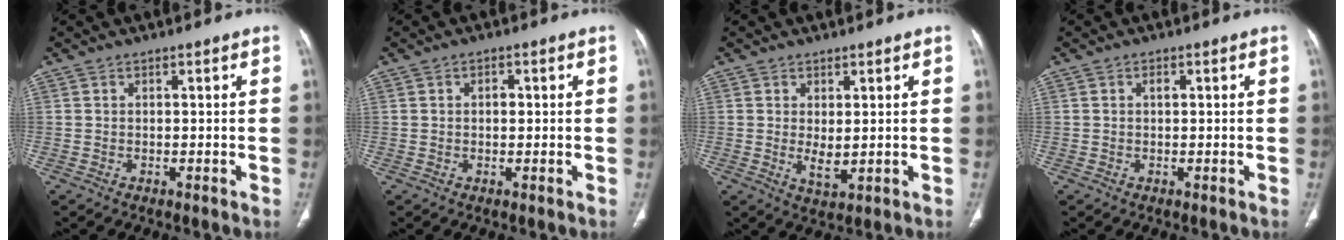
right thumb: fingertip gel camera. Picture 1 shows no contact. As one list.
[{"total": 1.6, "force": [0.3, 1.0, 1.3], "torque": [-0.015, -0.001, 0.003]}, {"total": 3.4, "force": [0.2, 1.5, 3.0], "torque": [-0.047, -0.013, 0.011]}, {"total": 0.9, "force": [0.3, 0.5, 0.7], "torque": [-0.007, -0.001, 0.004]}]